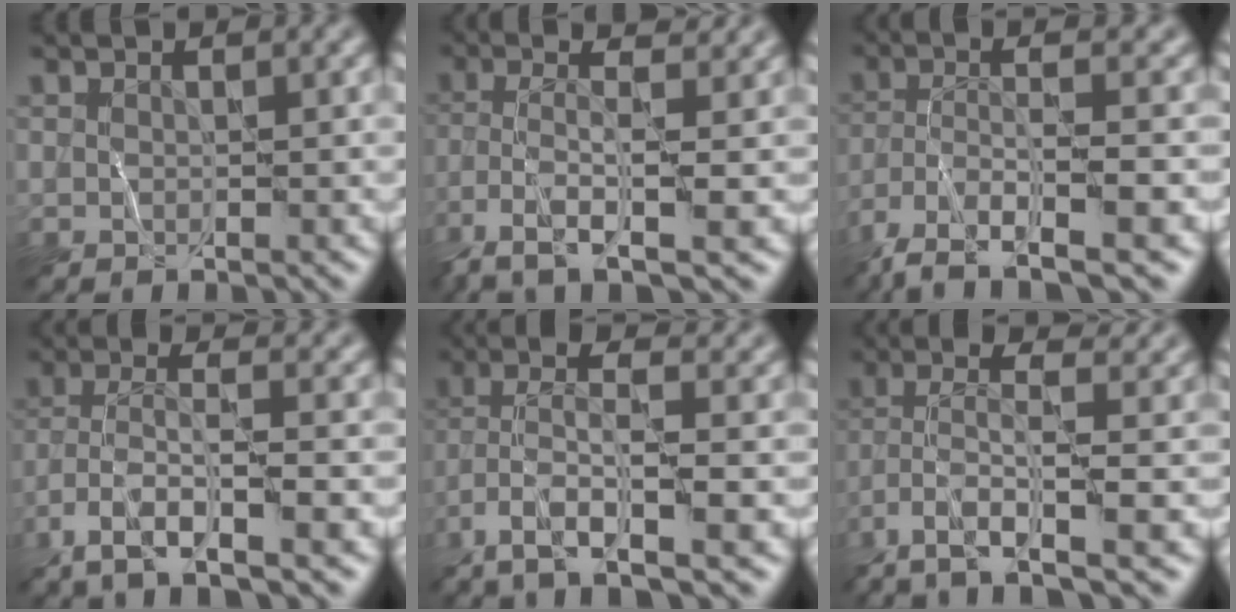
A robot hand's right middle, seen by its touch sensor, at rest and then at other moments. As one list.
[{"total": 6.5, "force": [-2.7, 1.5, 5.7], "torque": [-0.115, 0.015, -0.057]}, {"total": 8.2, "force": [-5.1, 1.6, 6.2], "torque": [-0.108, -0.004, -0.098]}, {"total": 7.6, "force": [-4.6, 1.7, 5.8], "torque": [-0.112, -0.002, -0.088]}, {"total": 7.9, "force": [-3.3, 2.1, 6.8], "torque": [-0.141, 0.009, -0.066]}, {"total": 7.6, "force": [-3.3, 1.9, 6.5], "torque": [-0.131, 0.012, -0.068]}]